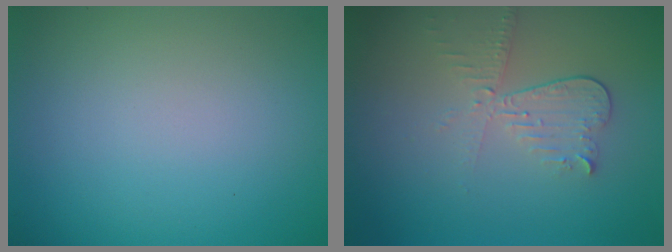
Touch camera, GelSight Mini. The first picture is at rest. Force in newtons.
{"total": 3.0, "press": 2.7, "slide": 1.5}